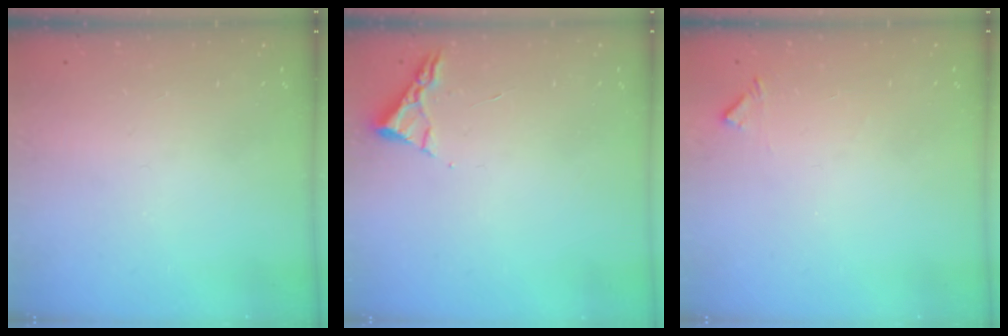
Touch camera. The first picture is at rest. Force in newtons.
{"total": 3.0, "press": 2.9, "slide": 0.4}
{"total": 5.7, "press": 5.7, "slide": 0.4}